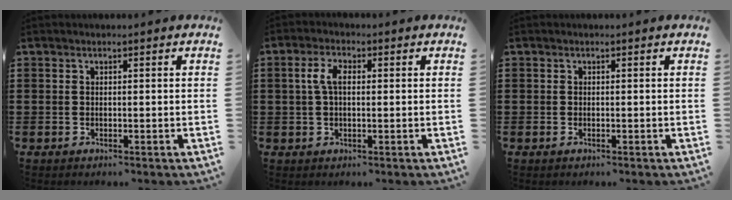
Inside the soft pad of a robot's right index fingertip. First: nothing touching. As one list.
[{"total": 3.8, "force": [0.4, 1.8, 3.4], "torque": [-0.083, 0.003, 0.000]}, {"total": 0.0}]